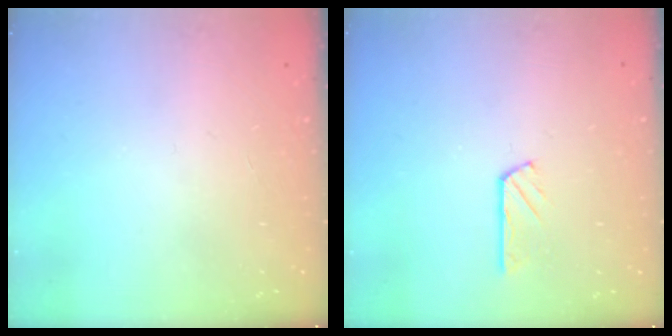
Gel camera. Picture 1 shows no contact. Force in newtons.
{"total": 2.7, "press": 2.7, "slide": 0.3}